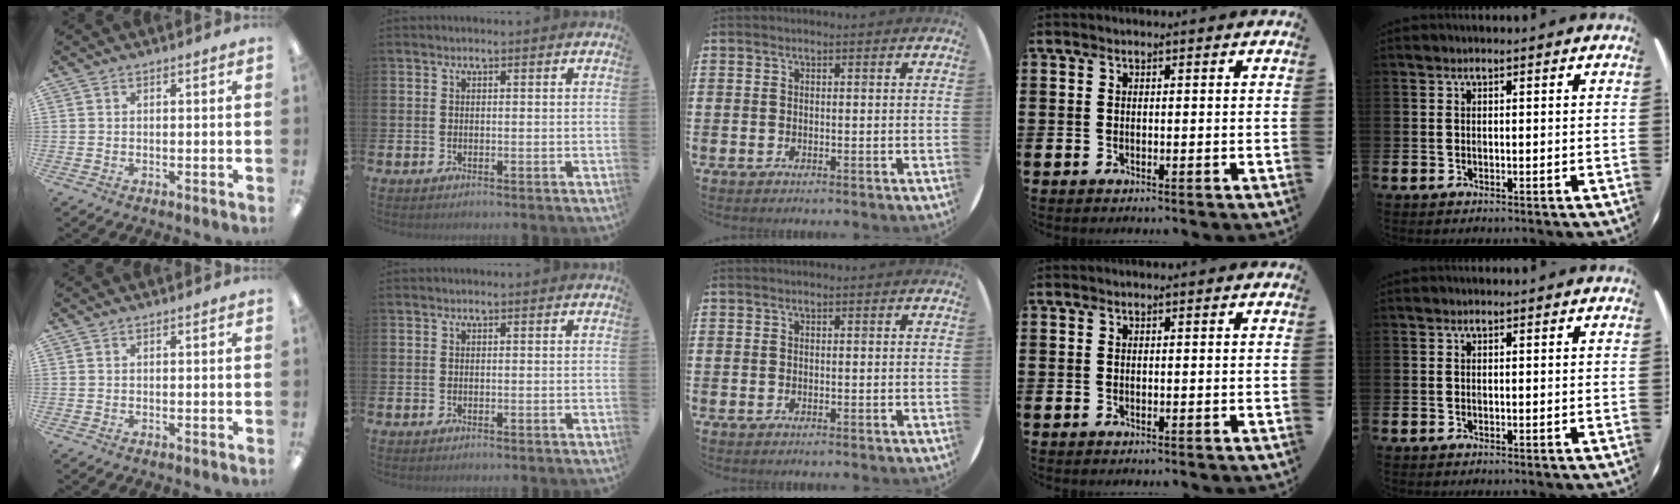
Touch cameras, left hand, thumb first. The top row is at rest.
{}